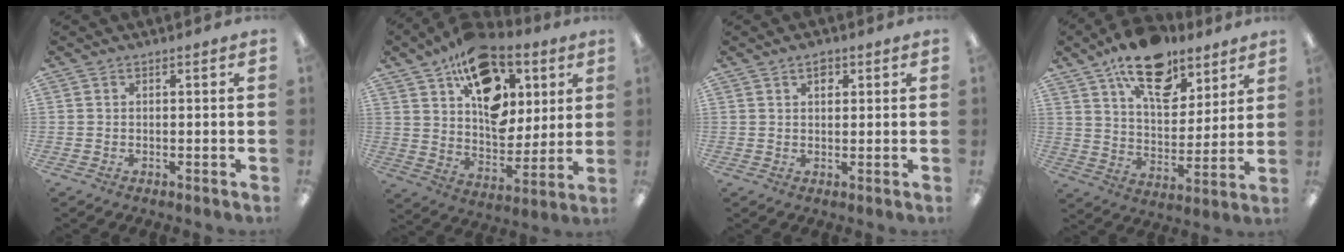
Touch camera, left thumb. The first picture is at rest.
{"total": 19.7, "force": [9.5, 13.2, 11.2], "torque": [-0.155, -0.048, 0.171]}
{"total": 2.5, "force": [1.4, 1.4, 1.4], "torque": [-0.015, -0.004, 0.022]}
{"total": 18.4, "force": [12.3, 9.3, 10.0], "torque": [-0.156, -0.058, 0.215]}